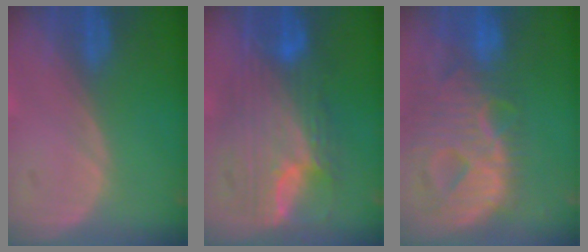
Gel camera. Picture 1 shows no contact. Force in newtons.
{"total": 11.4, "press": 11.4, "slide": 1.1}
{"total": 13.0, "press": 10.9, "slide": 7.0}